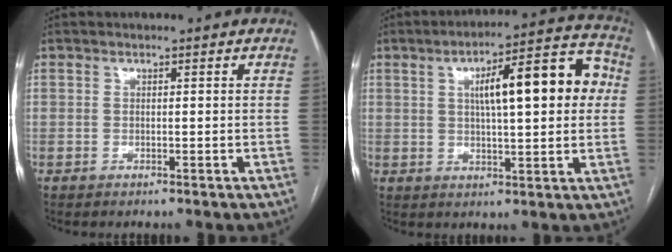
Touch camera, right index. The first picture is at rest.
{"total": 14.4, "force": [2.7, 3.2, 13.8], "torque": [-0.195, 0.042, 0.039]}